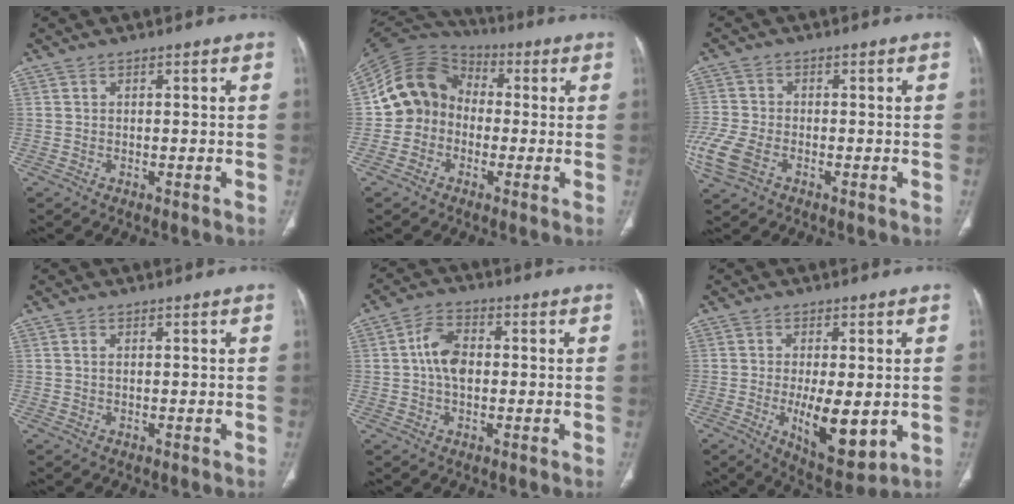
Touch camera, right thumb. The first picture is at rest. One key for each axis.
{"total": 12.4, "fx": -1.1, "fy": 10.8, "fz": 6.0, "tx": -0.099, "ty": 0.037, "tz": -0.037}
{"total": 8.3, "fx": -3.3, "fy": 5.2, "fz": 5.5, "tx": -0.143, "ty": 0.001, "tz": -0.066}
{"total": 0.7, "fx": 0.3, "fy": 0.3, "fz": 0.6, "tx": -0.015, "ty": 0.004, "tz": 0.006}
{"total": 6.8, "fx": 0.3, "fy": 4.3, "fz": 5.3, "tx": -0.093, "ty": 0.013, "tz": 0.000}
{"total": 11.2, "fx": -1.8, "fy": 4.5, "fz": 10.1, "tx": -0.147, "ty": -0.025, "tz": -0.017}